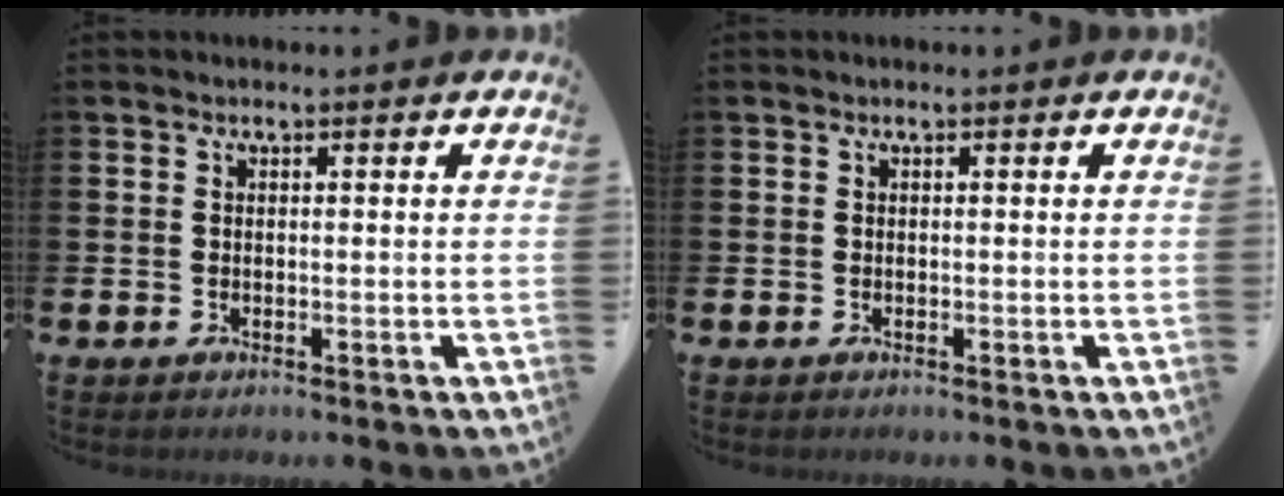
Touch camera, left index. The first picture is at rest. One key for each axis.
{"total": 0.0}